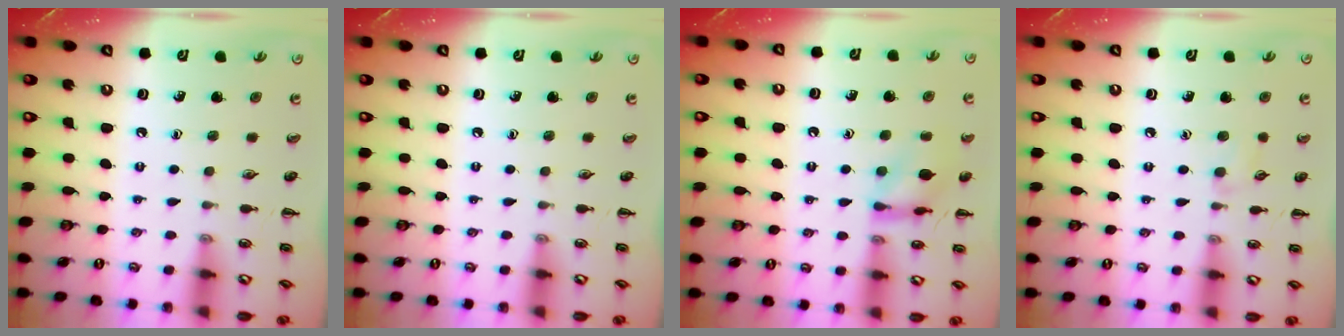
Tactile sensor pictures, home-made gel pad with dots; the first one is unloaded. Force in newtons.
{"total": 0.0}
{"total": 10.9, "press": 10.8, "slide": 0.9}
{"total": 5.5, "press": 5.0, "slide": 2.1}